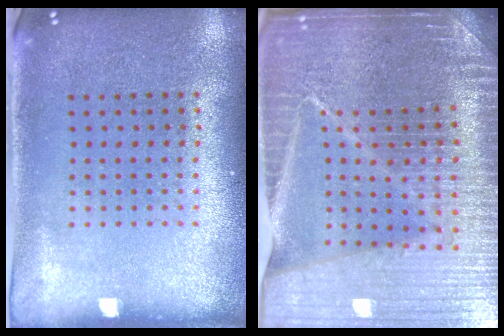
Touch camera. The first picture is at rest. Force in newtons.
{"total": 5.5, "press": 5.0, "slide": 2.3}